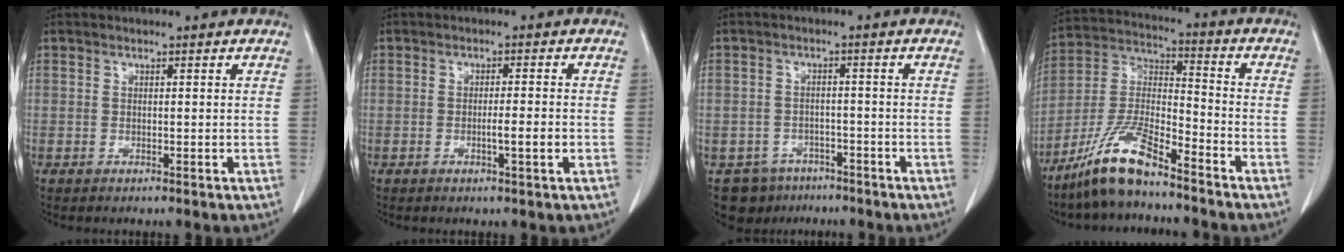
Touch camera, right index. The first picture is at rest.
{"total": 3.1, "force": [-0.8, 0.0, 3.0], "torque": [-0.049, -0.003, -0.014]}
{"total": 6.3, "force": [-4.2, 4.7, 0.5], "torque": [0.003, 0.010, -0.056]}
{"total": 11.4, "force": [-8.7, 1.9, 7.2], "torque": [-0.153, -0.003, -0.168]}